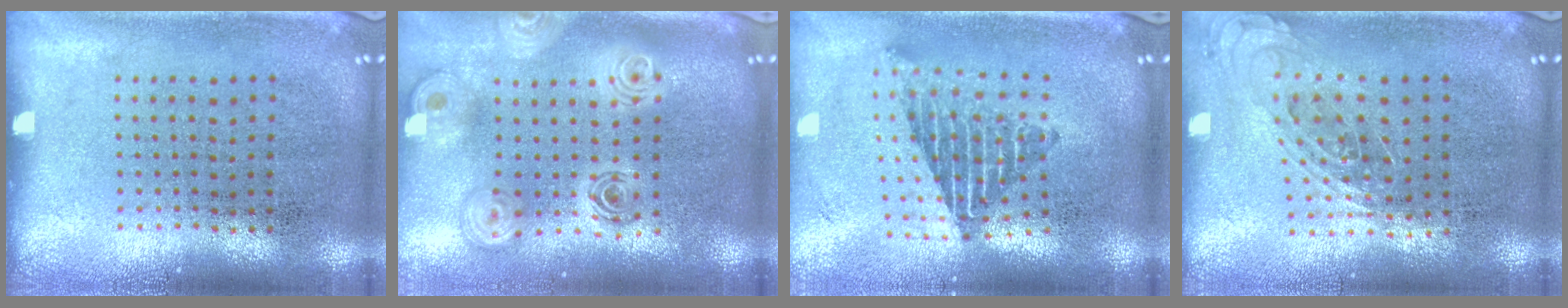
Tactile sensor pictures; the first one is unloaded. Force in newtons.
{"total": 2.4, "press": 1.9, "slide": 1.5}
{"total": 2.1, "press": 1.6, "slide": 1.3}
{"total": 0.8, "press": 0.7, "slide": 0.3}